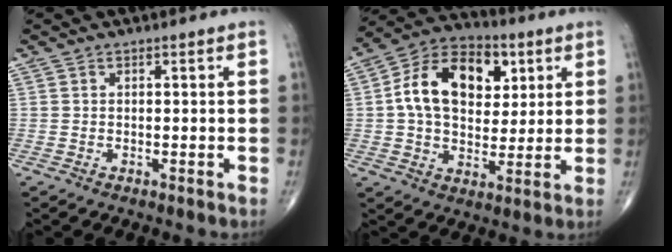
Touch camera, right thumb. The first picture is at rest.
{"total": 17.3, "force": [4.2, 11.4, 12.2], "torque": [-0.174, 0.006, 0.065]}